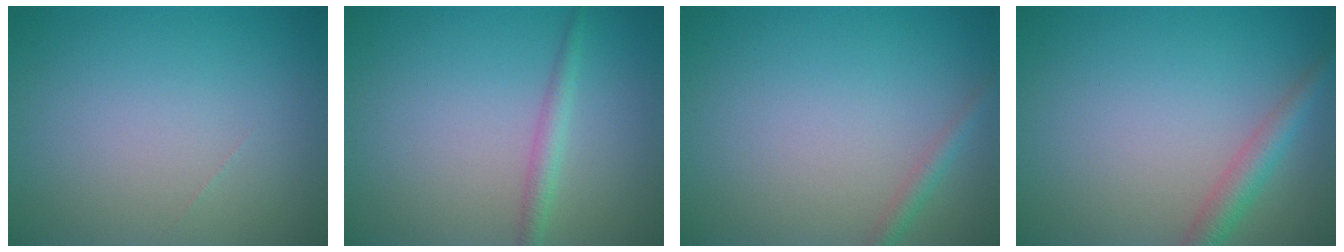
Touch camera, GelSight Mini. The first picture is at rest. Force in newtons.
{"total": 1.7, "press": 1.7, "slide": 0.0}
{"total": 1.3, "press": 1.3, "slide": 0.1}
{"total": 2.7, "press": 2.7, "slide": 0.1}